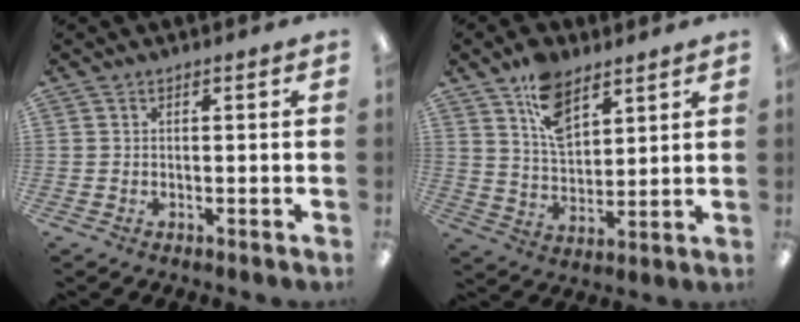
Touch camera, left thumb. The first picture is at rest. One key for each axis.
{"total": 11.0, "fx": 7.0, "fy": 6.2, "fz": 5.8, "tx": -0.102, "ty": -0.026, "tz": 0.129}